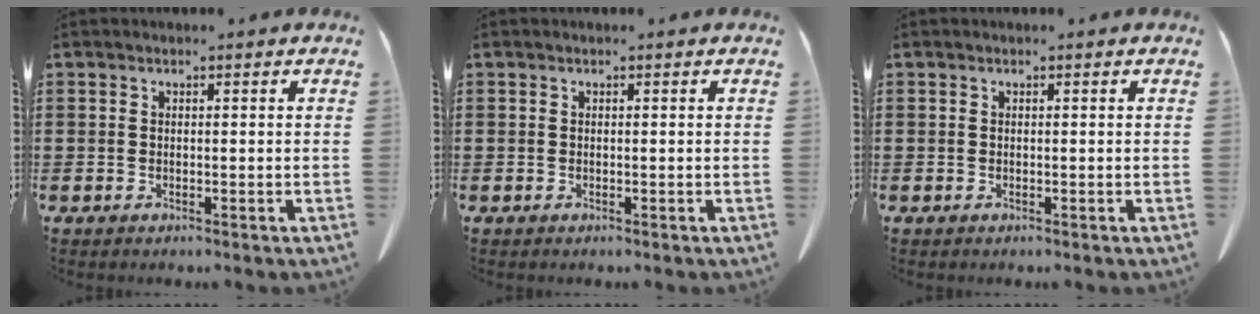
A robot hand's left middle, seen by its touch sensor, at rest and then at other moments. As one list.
[{"total": 0.0}, {"total": 0.0}]